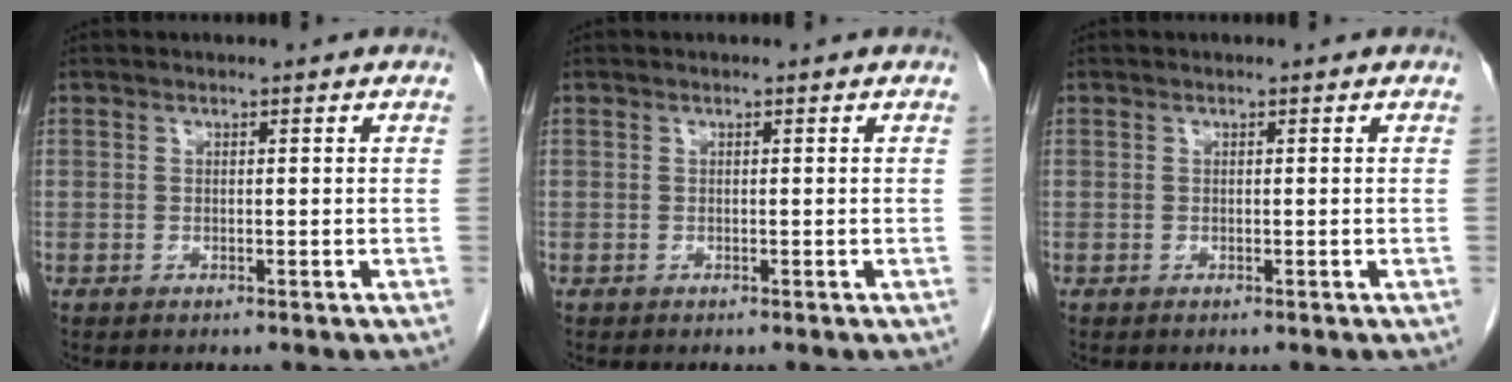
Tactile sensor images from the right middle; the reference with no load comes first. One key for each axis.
{"total": 0.0}
{"total": 0.0}